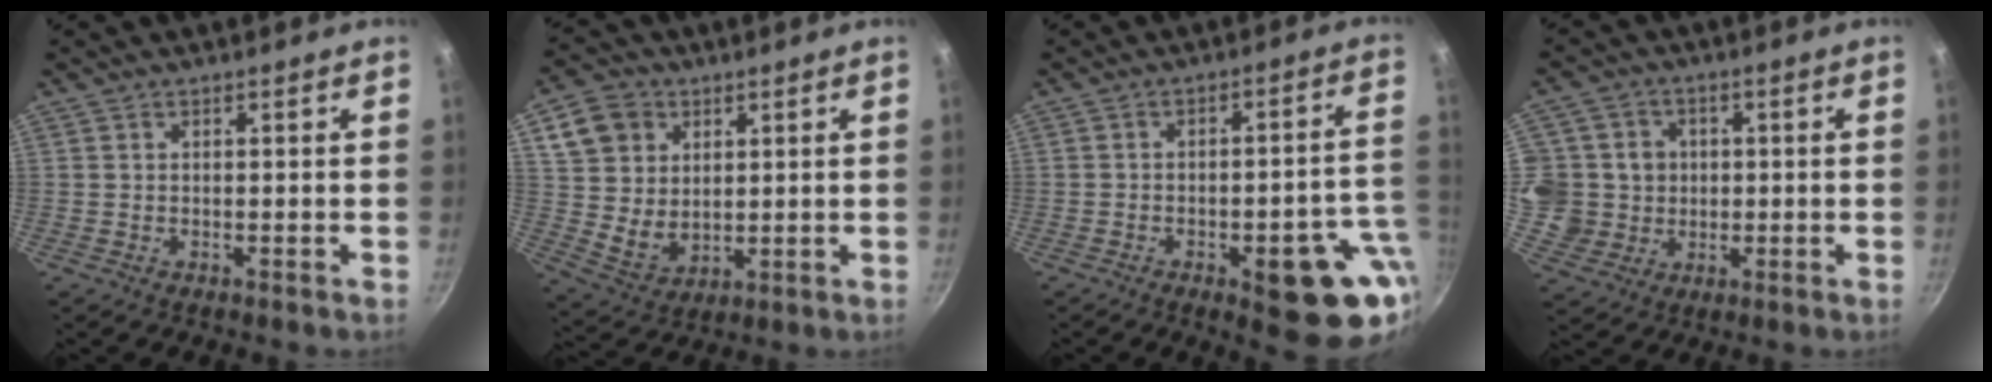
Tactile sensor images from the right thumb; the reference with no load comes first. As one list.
[{"total": 11.9, "force": [4.2, 9.9, 5.1], "torque": [-0.065, -0.012, 0.086]}, {"total": 16.3, "force": [-5.2, 5.9, 14.2], "torque": [-0.122, 0.028, -0.061]}, {"total": 10.8, "force": [0.5, 10.4, 2.9], "torque": [-0.030, 0.003, 0.010]}]